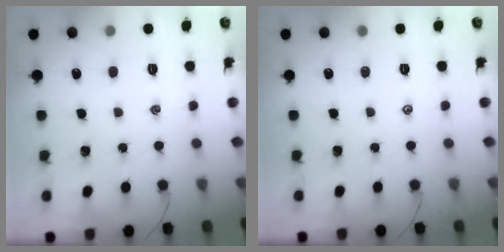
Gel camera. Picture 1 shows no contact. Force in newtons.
{"total": 0.0}